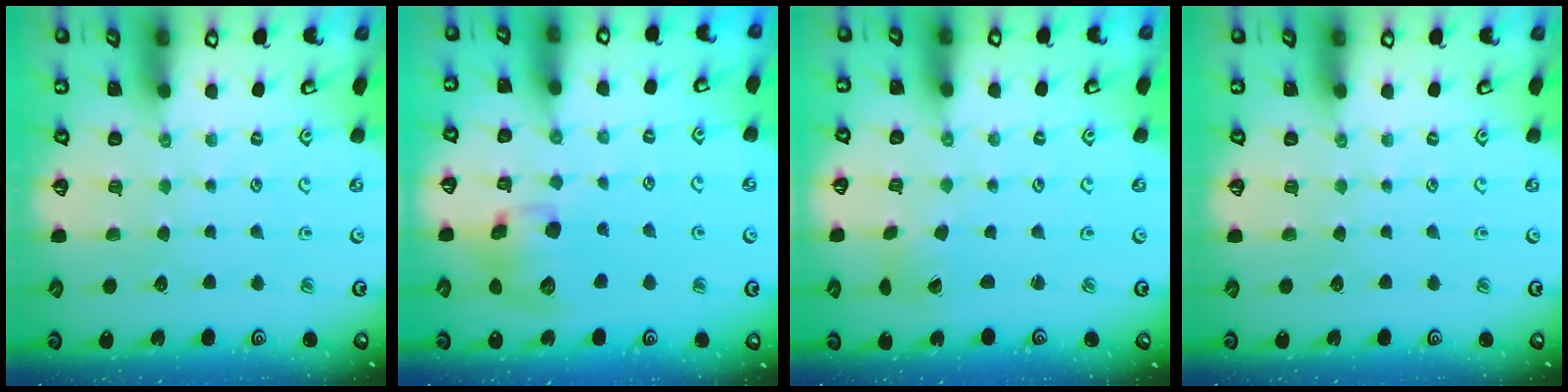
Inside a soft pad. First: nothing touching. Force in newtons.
{"total": 12.5, "press": 12.4, "slide": 1.7}
{"total": 1.0, "press": 1.0, "slide": 0.1}
{"total": 0.0}